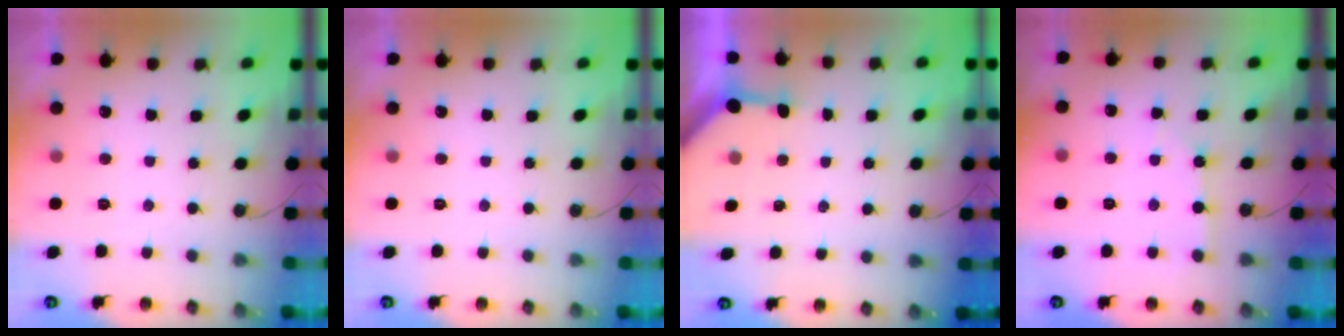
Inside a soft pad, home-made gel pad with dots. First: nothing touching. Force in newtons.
{"total": 0.0}
{"total": 3.2, "press": 3.1, "slide": 0.3}
{"total": 1.9, "press": 1.8, "slide": 0.3}